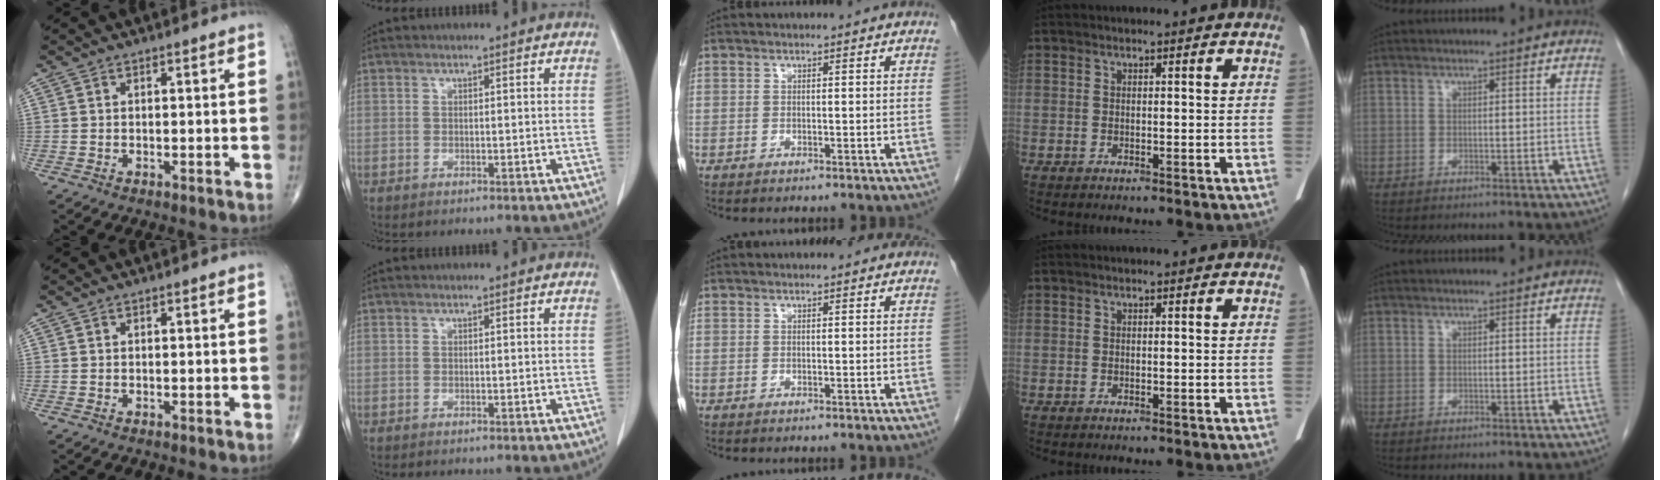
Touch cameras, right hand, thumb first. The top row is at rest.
{}